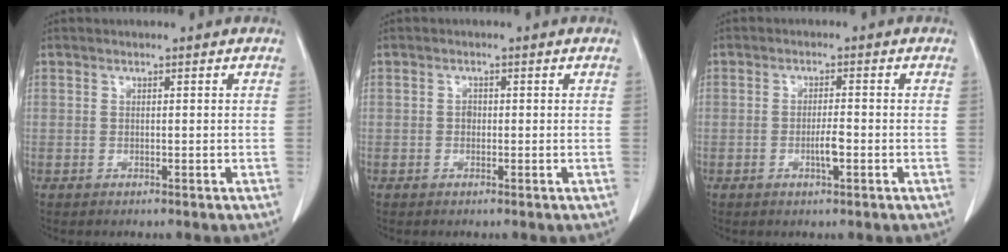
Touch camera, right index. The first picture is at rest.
{"total": 0.8, "force": [0.0, 0.7, 0.5], "torque": [-0.004, 0.004, 0.000]}
{"total": 2.6, "force": [-0.8, 0.3, 2.4], "torque": [-0.043, 0.001, -0.011]}